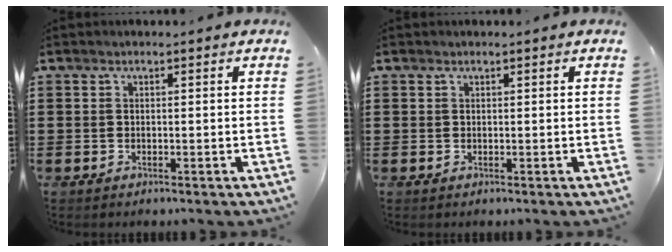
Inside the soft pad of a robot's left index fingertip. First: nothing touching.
{"total": 0.0}